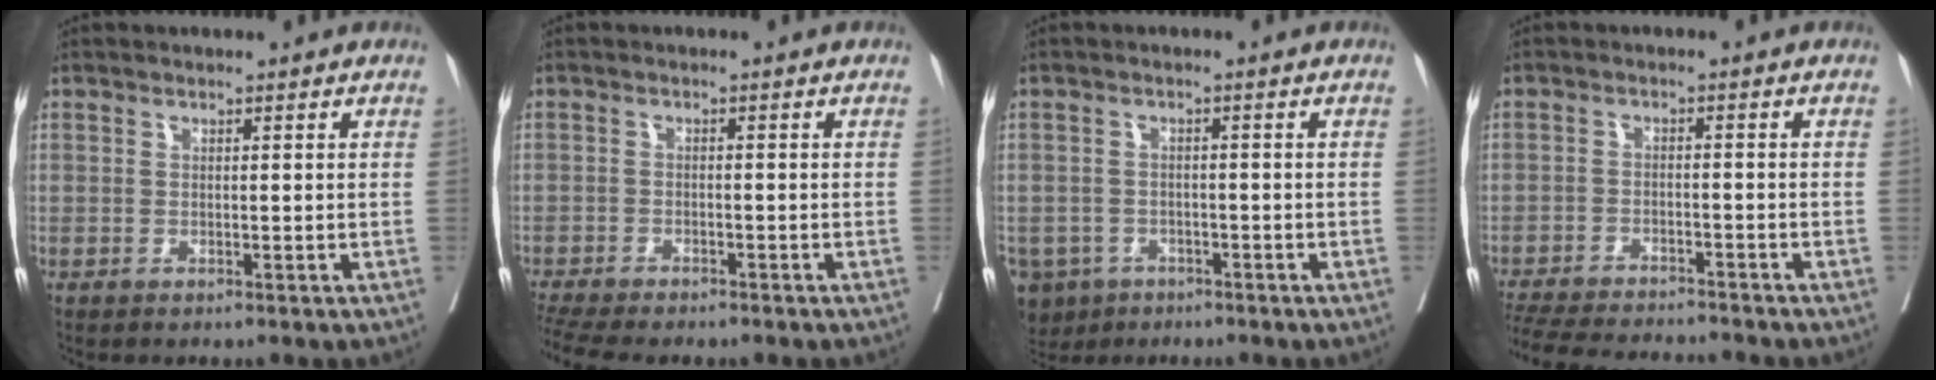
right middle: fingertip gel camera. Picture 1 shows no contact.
{"total": 8.8, "force": [-7.5, 1.7, 4.3], "torque": [-0.074, -0.003, -0.117]}
{"total": 6.3, "force": [-4.1, 4.7, 1.2], "torque": [-0.026, 0.001, -0.062]}
{"total": 13.7, "force": [-12.8, 1.3, 4.7], "torque": [-0.082, -0.014, -0.190]}